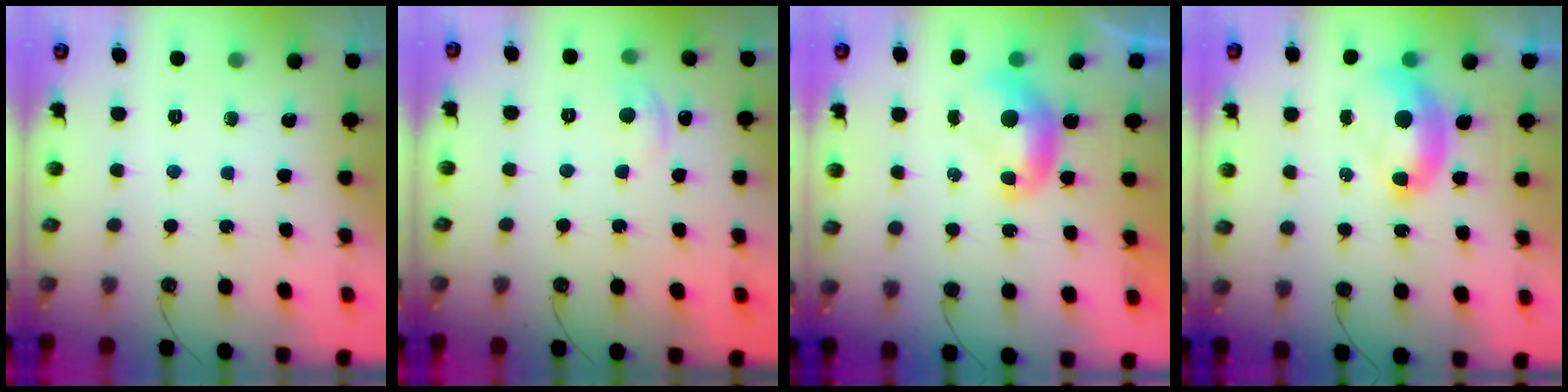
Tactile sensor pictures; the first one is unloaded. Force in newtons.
{"total": 0.7, "press": 0.5, "slide": 0.6}
{"total": 0.0}
{"total": 2.5, "press": 2.5, "slide": 0.6}